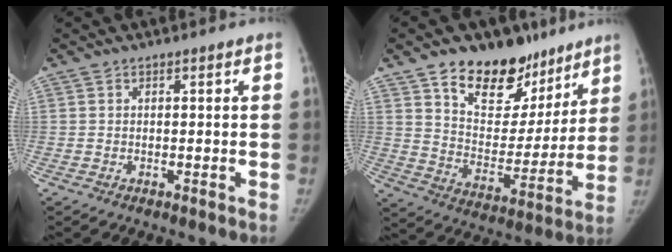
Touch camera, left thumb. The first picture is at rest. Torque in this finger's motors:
{"motor_torque": [0.29, 0.44, 1.32, -1.46, 0.02]}